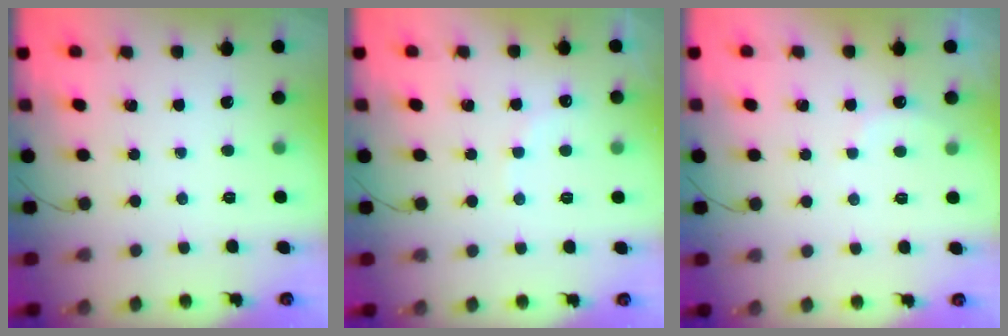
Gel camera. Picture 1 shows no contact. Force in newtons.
{"total": 6.3, "press": 6.2, "slide": 1.1}
{"total": 4.7, "press": 4.6, "slide": 1.0}